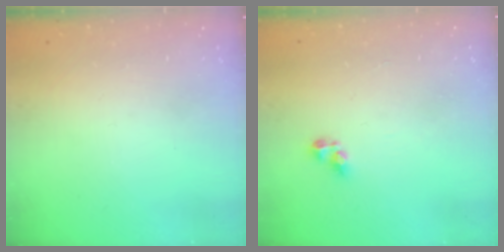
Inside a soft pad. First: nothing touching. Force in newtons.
{"total": 5.5, "press": 5.5, "slide": 0.6}